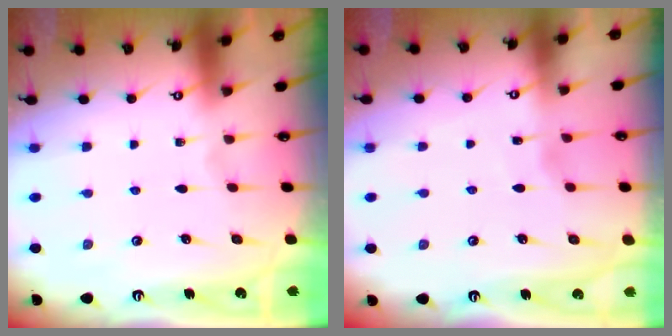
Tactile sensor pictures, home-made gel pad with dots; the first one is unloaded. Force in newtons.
{"total": 1.7, "press": 1.7, "slide": 0.3}